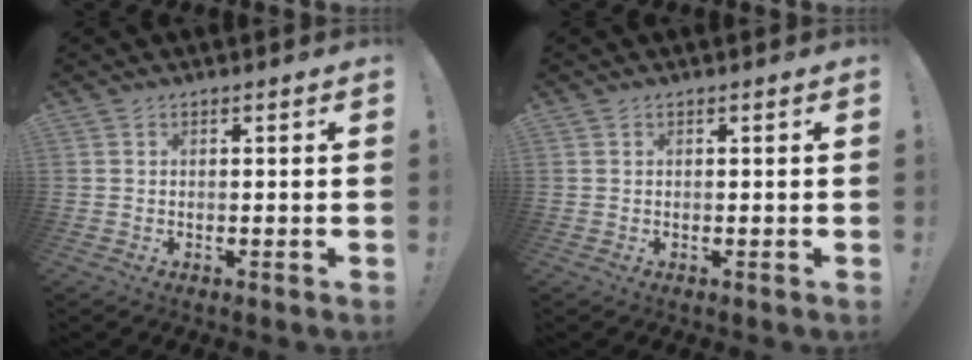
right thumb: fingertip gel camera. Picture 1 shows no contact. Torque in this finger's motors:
{"motor_torque": [0.00, -0.04, -0.11, 0.09, 0.02]}